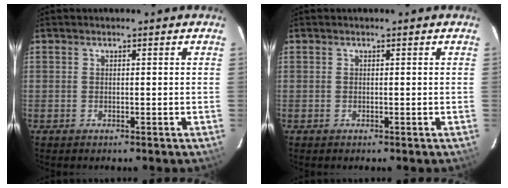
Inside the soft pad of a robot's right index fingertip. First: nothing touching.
{"total": 0.0}